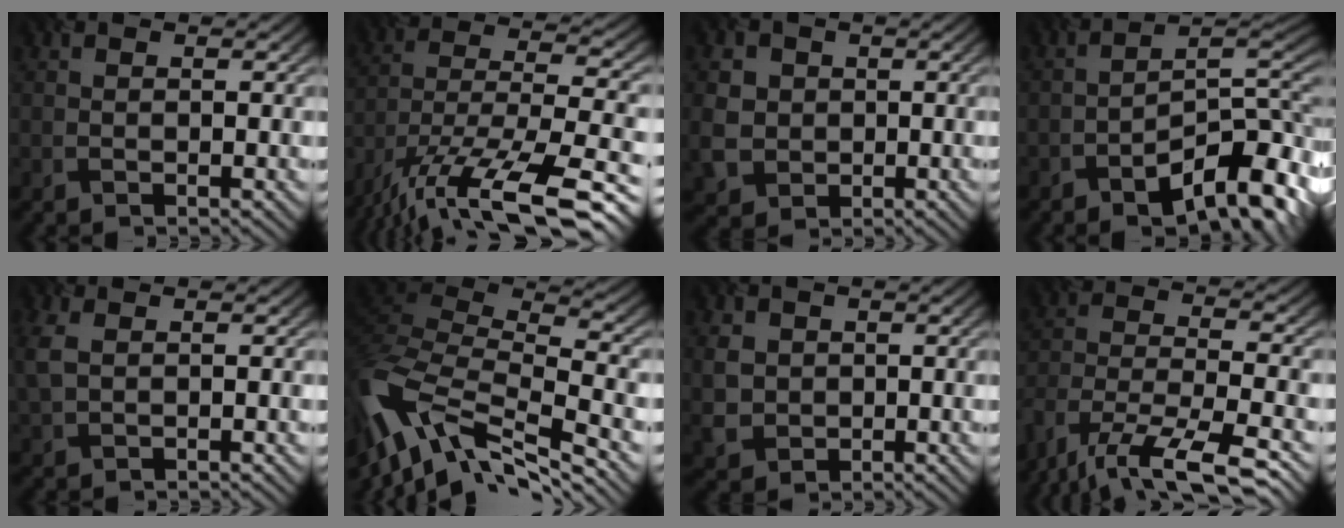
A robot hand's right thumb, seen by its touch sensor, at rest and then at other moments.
{"total": 16.2, "force": [-11.6, 5.6, 9.8], "torque": [-0.194, -0.020, -0.182]}
{"total": 4.9, "force": [0.1, 4.6, 1.7], "torque": [-0.065, -0.010, -0.003]}
{"total": 12.6, "force": [-6.6, 5.2, 9.3], "torque": [-0.120, -0.015, -0.109]}
{"total": 3.4, "force": [0.7, 1.9, 2.7], "torque": [-0.084, 0.003, 0.013]}
{"total": 13.6, "force": [-6.8, 5.2, 10.5], "torque": [-0.269, -0.002, -0.125]}
{"total": 3.6, "force": [0.5, 3.3, 1.3], "torque": [-0.041, -0.007, 0.009]}
{"total": 15.0, "force": [-12.2, 4.6, 7.5], "torque": [-0.152, -0.022, -0.193]}